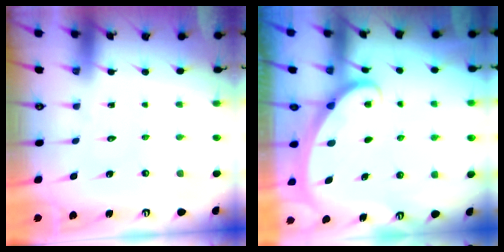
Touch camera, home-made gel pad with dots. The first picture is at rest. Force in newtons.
{"total": 2.1, "press": 2.1, "slide": 0.2}